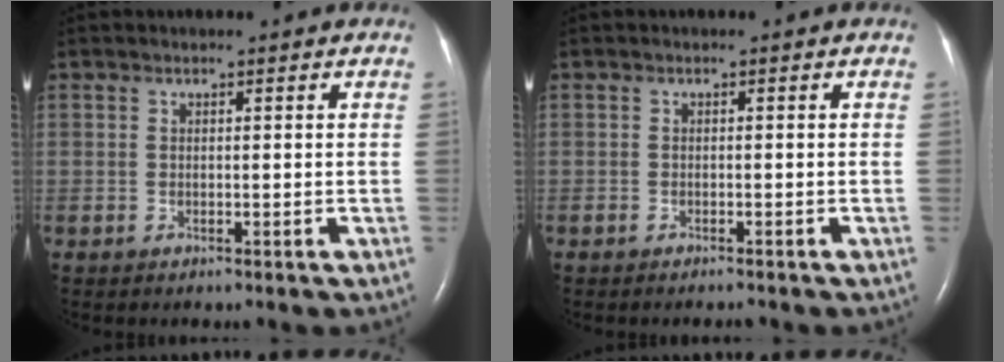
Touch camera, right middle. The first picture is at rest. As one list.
[{"total": 0.9, "force": [-0.8, 0.1, 0.3], "torque": [-0.007, -0.002, -0.009]}]